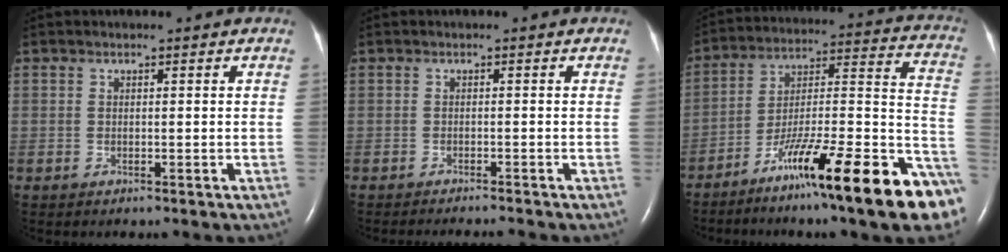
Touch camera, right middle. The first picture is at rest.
{"total": 4.5, "force": [-4.2, -0.5, 1.5], "torque": [-0.011, -0.008, -0.059]}
{"total": 25.9, "force": [-16.1, 2.1, 20.2], "torque": [-0.203, 0.005, -0.258]}